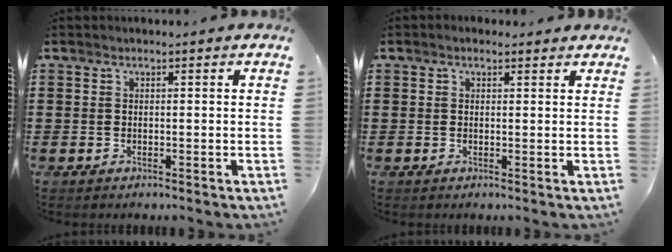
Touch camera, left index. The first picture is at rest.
{"total": 0.9, "force": [0.7, 0.5, 0.4], "torque": [-0.009, 0.005, 0.013]}